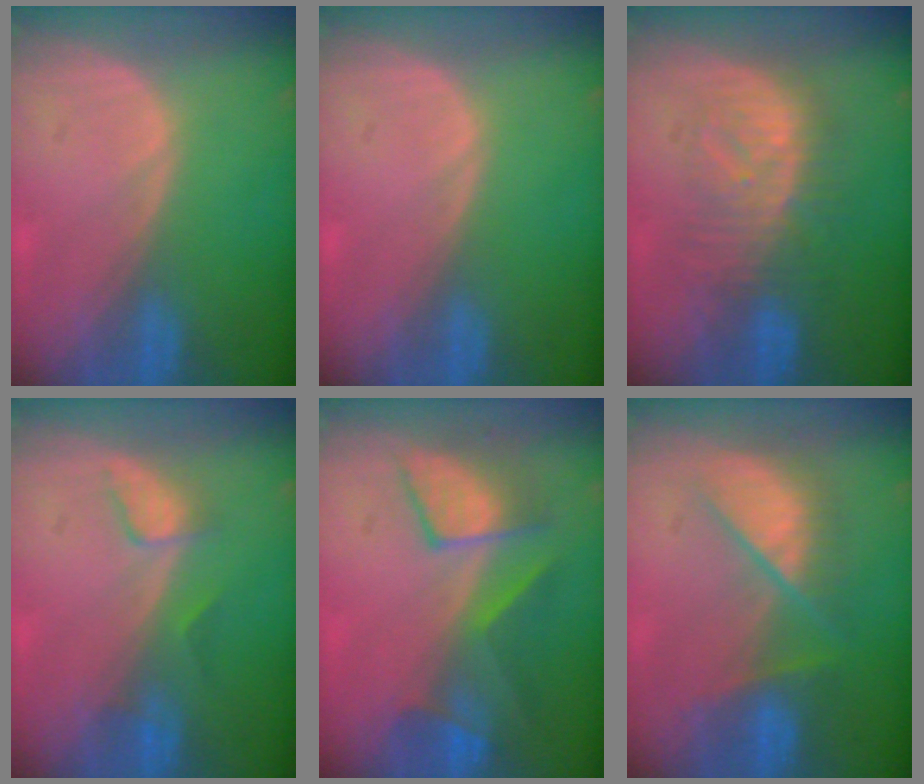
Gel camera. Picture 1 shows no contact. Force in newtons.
{"total": 0.0}
{"total": 8.3, "press": 8.2, "slide": 1.5}
{"total": 2.8, "press": 2.7, "slide": 0.4}
{"total": 7.5, "press": 7.4, "slide": 1.2}
{"total": 7.2, "press": 7.2, "slide": 0.2}